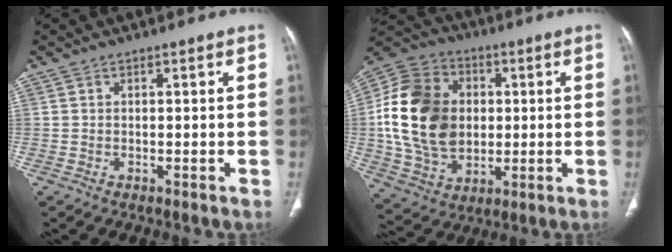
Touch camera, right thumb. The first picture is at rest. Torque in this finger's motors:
{"motor_torque": [2.36, 2.13, 1.22, -1.56, 0.34]}